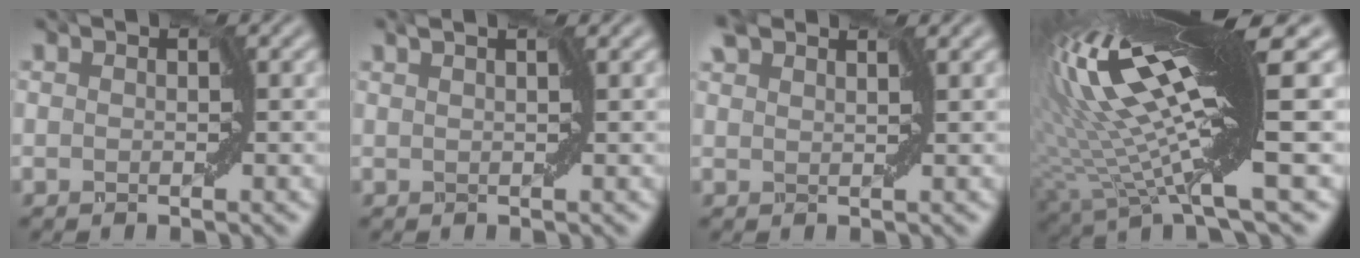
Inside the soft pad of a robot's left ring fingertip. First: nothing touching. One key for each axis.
{"total": 0.8, "fx": 0.6, "fy": -0.2, "fz": 0.4, "tx": -0.013, "ty": 0.001, "tz": 0.012}
{"total": 1.3, "fx": 1.1, "fy": 0.5, "fz": 0.5, "tx": -0.010, "ty": 0.002, "tz": 0.014}
{"total": 14.5, "fx": 5.1, "fy": 2.3, "fz": 13.4, "tx": -0.260, "ty": 0.010, "tz": 0.099}